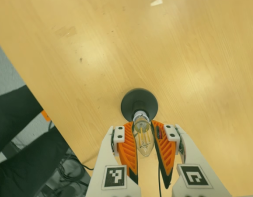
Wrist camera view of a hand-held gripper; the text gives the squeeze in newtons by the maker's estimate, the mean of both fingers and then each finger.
{"total": 26.5, "left": 25.6, "right": 27.5}